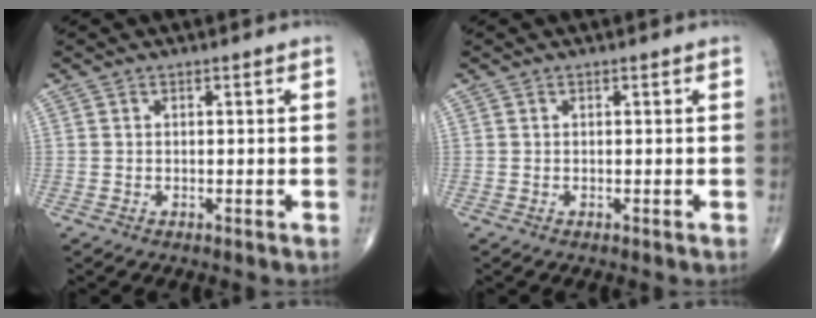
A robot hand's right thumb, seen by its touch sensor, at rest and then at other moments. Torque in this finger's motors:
{"motor_torque": [0.00, 0.00, 0.00, 0.00, 0.00]}